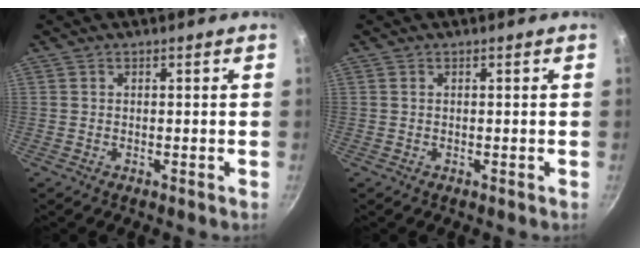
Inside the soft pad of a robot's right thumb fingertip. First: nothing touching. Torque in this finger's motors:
{"motor_torque": [-0.24, 0.11, 0.39, -0.05, 0.01]}